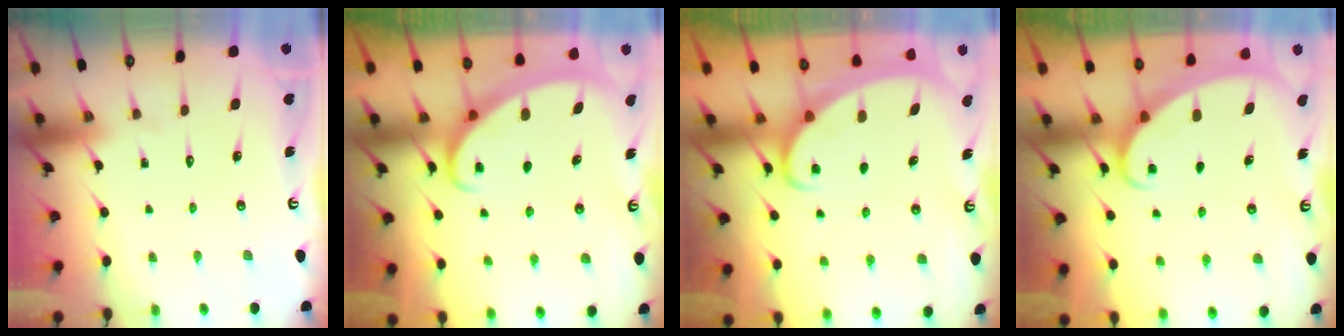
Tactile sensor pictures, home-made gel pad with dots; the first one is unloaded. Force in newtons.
{"total": 2.5, "press": 2.5, "slide": 0.4}
{"total": 2.2, "press": 2.2, "slide": 0.3}
{"total": 2.2, "press": 2.2, "slide": 0.1}